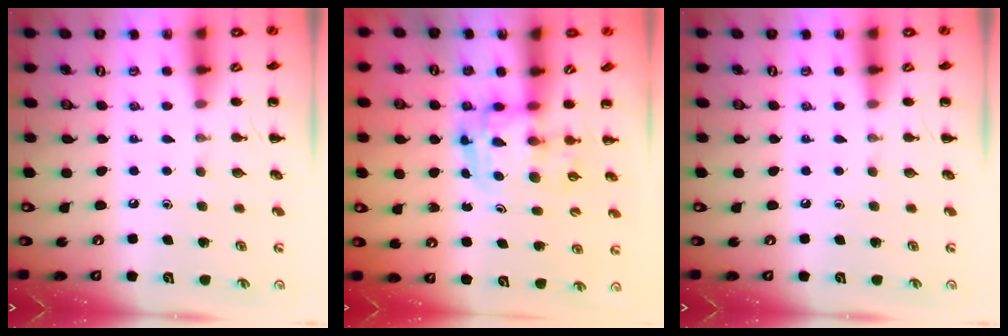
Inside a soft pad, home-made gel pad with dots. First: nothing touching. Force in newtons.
{"total": 3.4, "press": 3.4, "slide": 0.6}
{"total": 0.0}